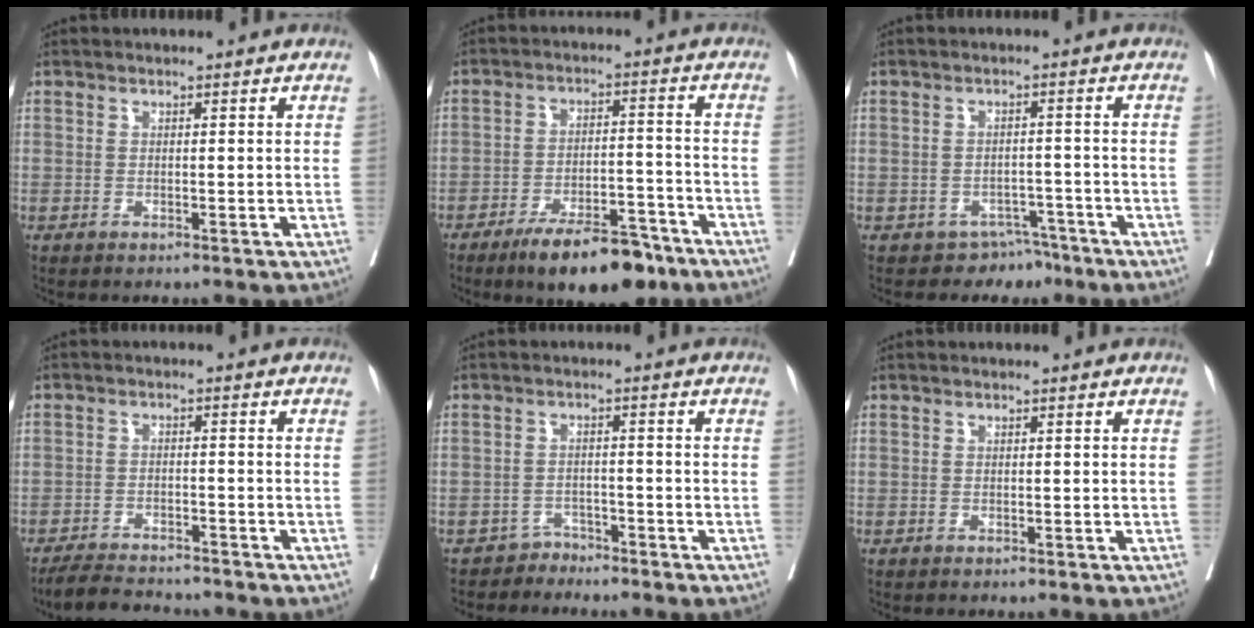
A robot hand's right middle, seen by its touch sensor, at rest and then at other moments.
{"total": 11.0, "force": [-8.0, 3.0, 6.9], "torque": [-0.099, 0.000, -0.128]}
{"total": 4.0, "force": [-3.3, 2.3, -0.5], "torque": [0.017, 0.014, -0.044]}
{"total": 7.0, "force": [-6.6, 0.8, 2.1], "torque": [-0.035, -0.012, -0.106]}
{"total": 2.0, "force": [-1.8, 0.3, -0.8], "torque": [0.017, -0.002, -0.031]}
{"total": 0.0}